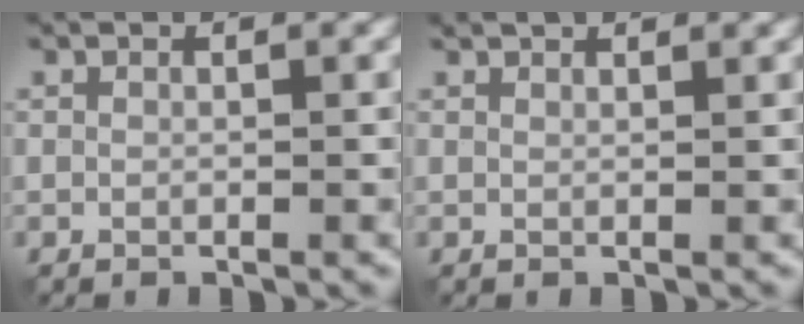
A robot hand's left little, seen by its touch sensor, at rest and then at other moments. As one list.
[{"total": 1.8, "force": [1.7, 0.2, 0.6], "torque": [-0.013, 0.003, 0.018]}]